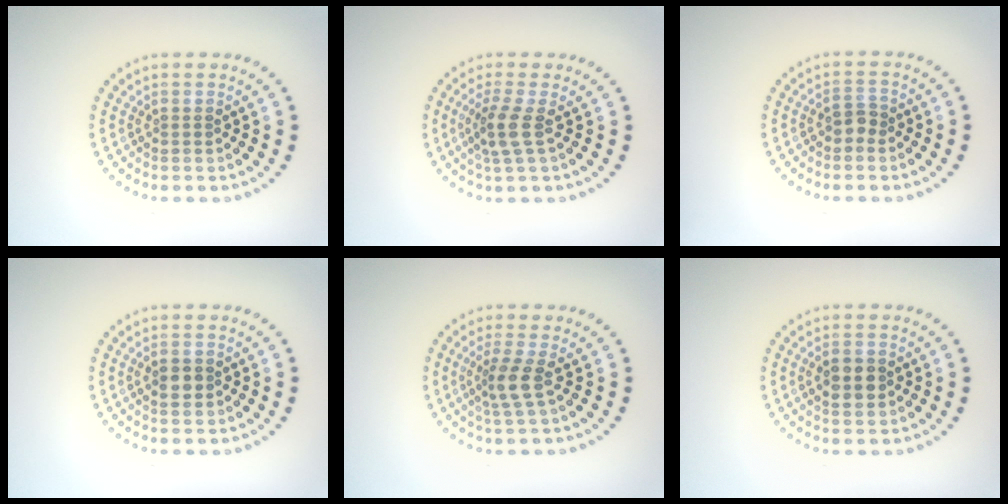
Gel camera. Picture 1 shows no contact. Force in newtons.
{"total": 2.6, "press": 2.0, "slide": 1.6}
{"total": 1.5, "press": 1.3, "slide": 0.6}
{"total": 1.6, "press": 1.6, "slide": 0.1}
{"total": 2.4, "press": 1.9, "slide": 1.6}
{"total": 2.9, "press": 2.9, "slide": 0.0}